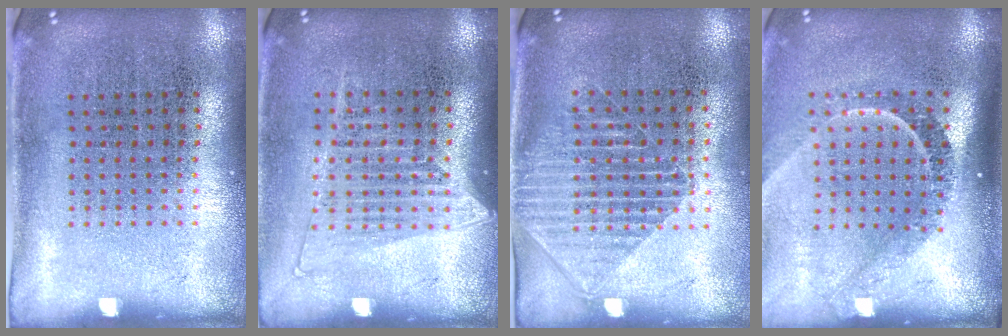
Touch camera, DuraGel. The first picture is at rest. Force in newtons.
{"total": 1.3, "press": 1.1, "slide": 0.6}
{"total": 1.4, "press": 1.2, "slide": 0.8}
{"total": 2.3, "press": 1.6, "slide": 1.7}